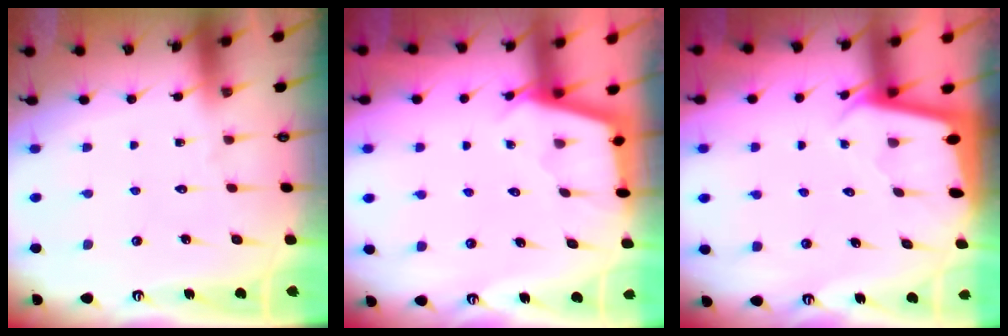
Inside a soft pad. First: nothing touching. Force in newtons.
{"total": 2.4, "press": 2.4, "slide": 0.2}
{"total": 2.0, "press": 2.0, "slide": 0.1}